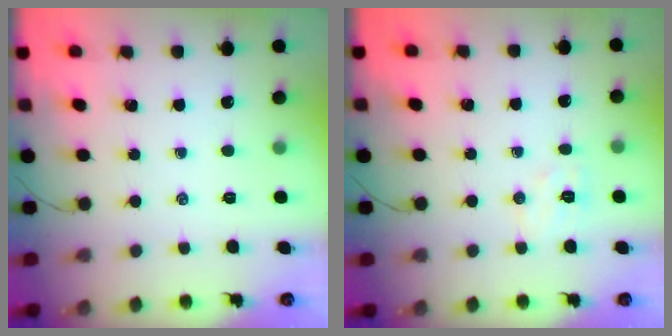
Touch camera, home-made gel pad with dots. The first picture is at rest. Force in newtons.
{"total": 6.4, "press": 6.3, "slide": 1.0}